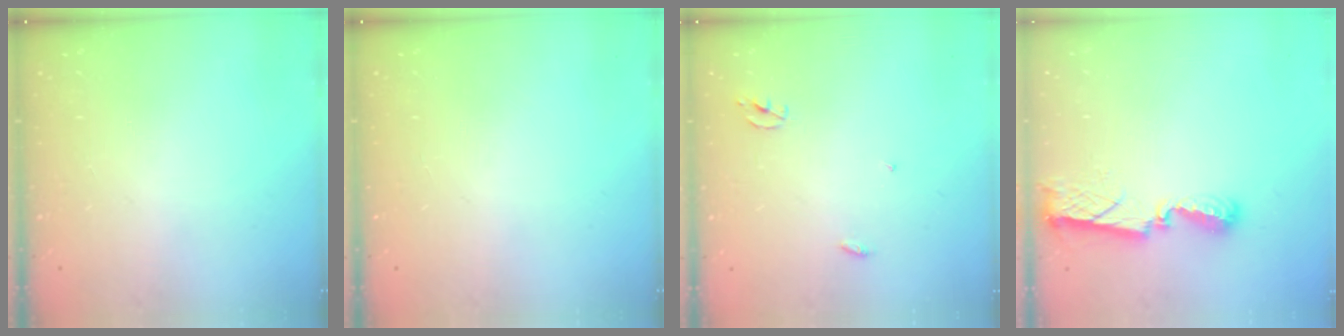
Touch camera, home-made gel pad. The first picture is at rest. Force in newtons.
{"total": 0.0}
{"total": 2.3, "press": 2.3, "slide": 0.2}
{"total": 8.7, "press": 8.7, "slide": 0.4}